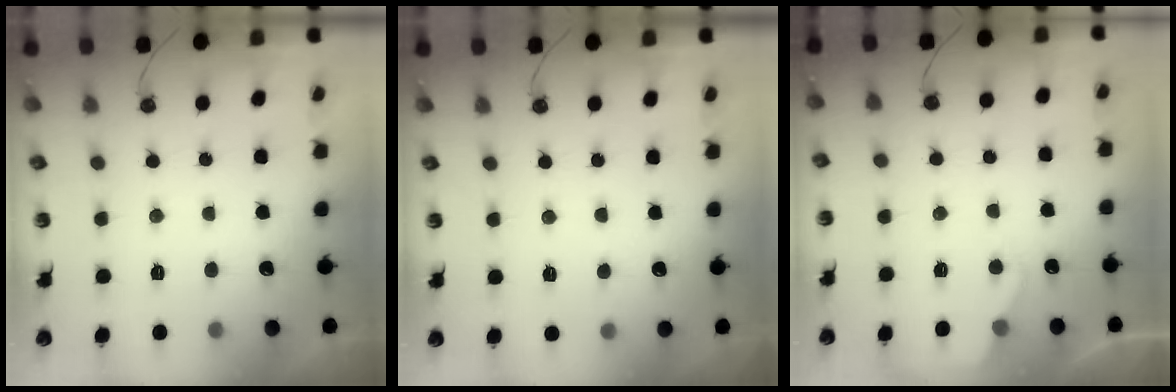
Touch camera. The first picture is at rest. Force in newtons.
{"total": 2.4, "press": 2.4, "slide": 0.4}
{"total": 3.2, "press": 3.2, "slide": 0.5}